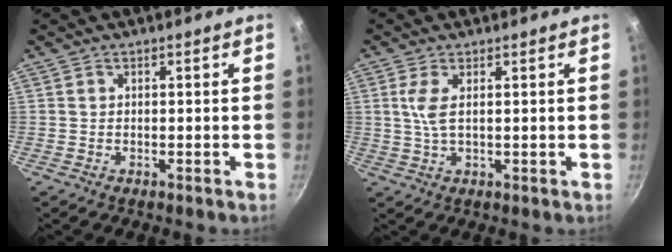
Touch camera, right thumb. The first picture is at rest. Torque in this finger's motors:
{"motor_torque": [0.55, 1.87, 0.72, 0.05, 0.22]}